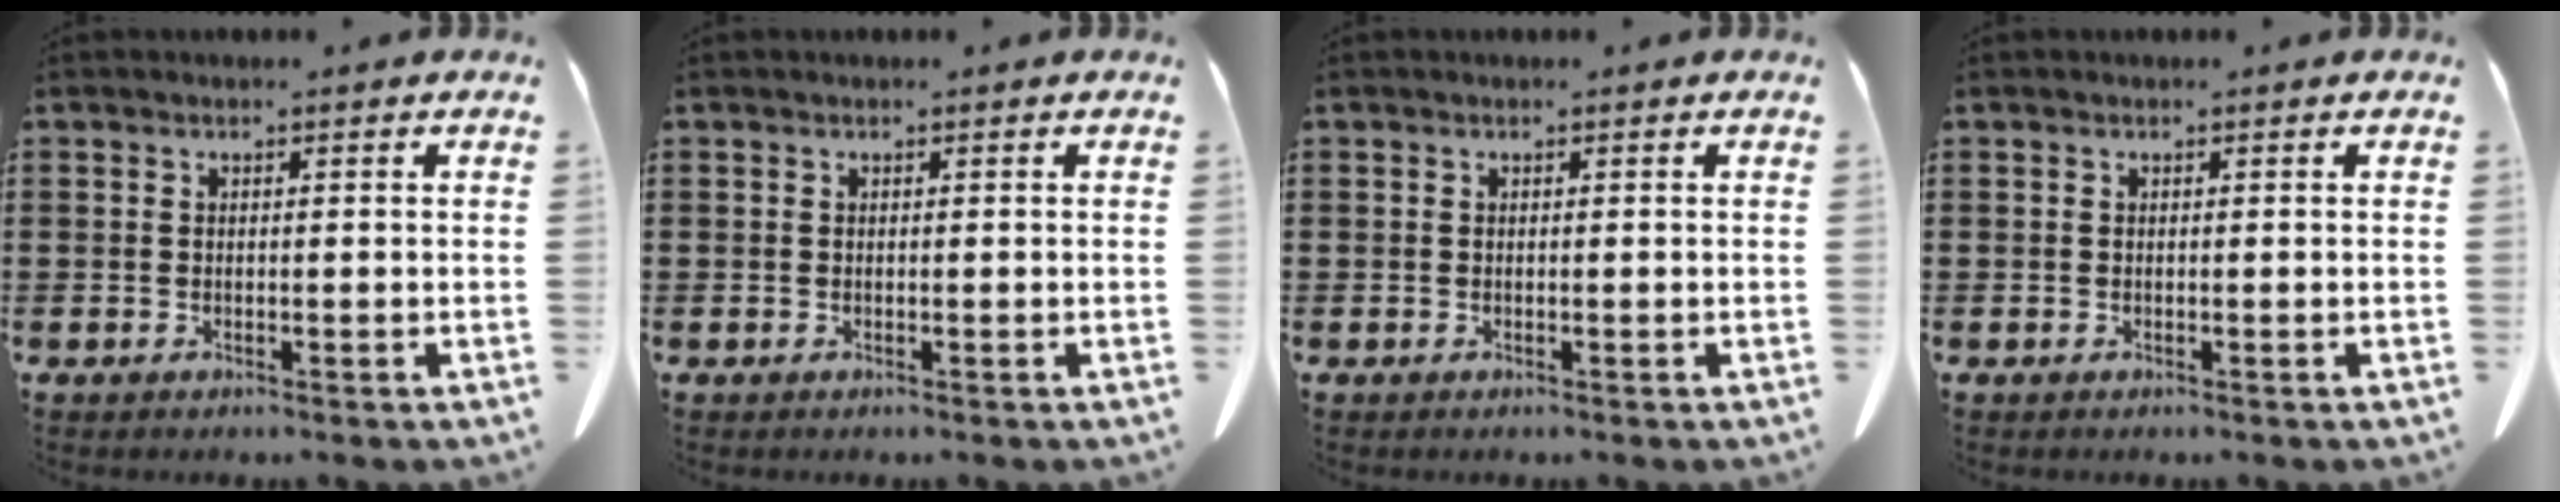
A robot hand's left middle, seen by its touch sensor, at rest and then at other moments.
{"total": 0.0}
{"total": 0.0}
{"total": 0.0}